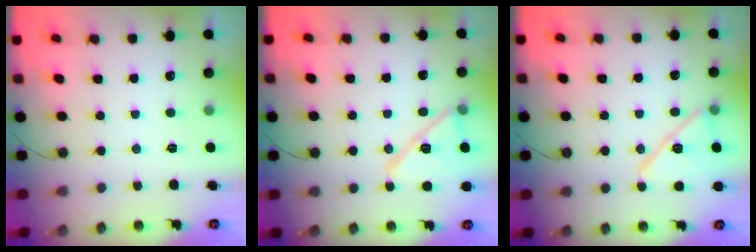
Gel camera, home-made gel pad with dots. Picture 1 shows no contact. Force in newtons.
{"total": 14.2, "press": 13.4, "slide": 4.7}
{"total": 13.9, "press": 13.9, "slide": 0.2}